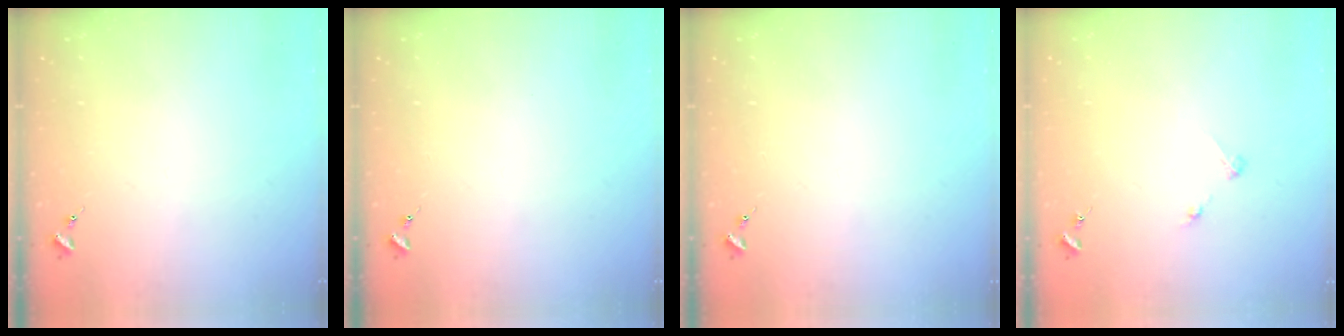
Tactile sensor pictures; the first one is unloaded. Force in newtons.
{"total": 0.0}
{"total": 0.0}
{"total": 2.8, "press": 2.8, "slide": 0.3}